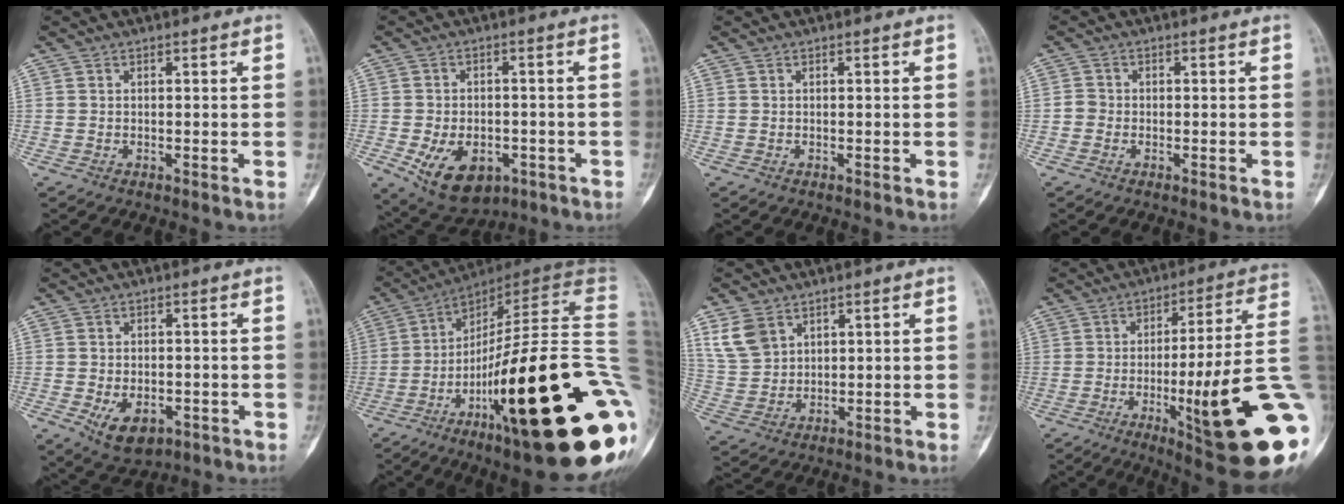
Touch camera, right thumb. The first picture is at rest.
{"total": 11.9, "force": [-4.6, 7.8, 7.7], "torque": [-0.111, 0.009, -0.057]}
{"total": 0.0}
{"total": 1.6, "force": [-0.5, 1.4, 0.6], "torque": [-0.006, 0.005, -0.015]}
{"total": 7.1, "force": [-2.4, 4.5, 4.9], "torque": [-0.067, 0.002, -0.025]}
{"total": 38.3, "force": [-10.4, 7.5, 36.1], "torque": [-0.430, 0.044, -0.166]}
{"total": 7.3, "force": [4.1, 5.1, 3.3], "torque": [-0.055, -0.011, 0.093]}
{"total": 25.8, "force": [-6.1, 3.8, 24.8], "torque": [-0.306, 0.005, -0.083]}